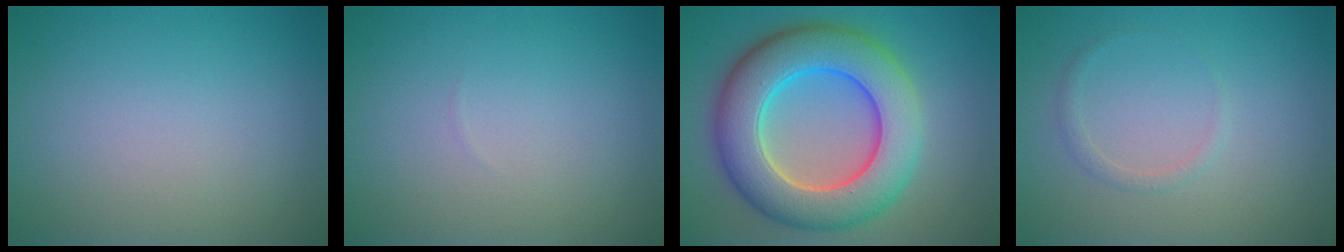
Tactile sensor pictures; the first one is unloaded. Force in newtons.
{"total": 0.0}
{"total": 10.4, "press": 10.4, "slide": 0.1}
{"total": 0.9, "press": 0.9, "slide": 0.1}